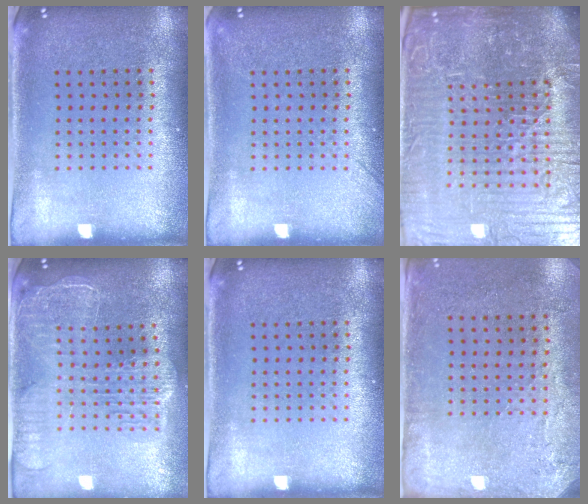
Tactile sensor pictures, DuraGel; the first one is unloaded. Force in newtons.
{"total": 1.1, "press": 1.1, "slide": 0.3}
{"total": 7.8, "press": 7.0, "slide": 3.5}
{"total": 2.5, "press": 2.2, "slide": 1.3}
{"total": 0.0}
{"total": 2.8, "press": 2.3, "slide": 1.6}